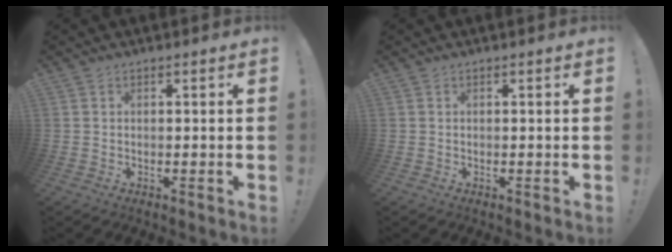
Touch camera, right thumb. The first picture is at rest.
{"total": 0.0}